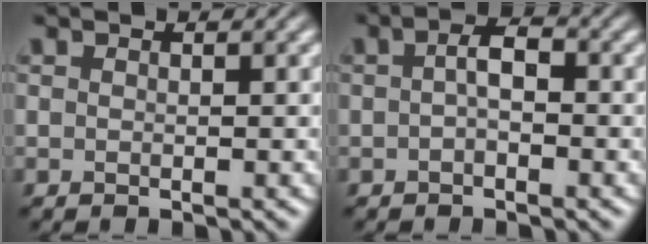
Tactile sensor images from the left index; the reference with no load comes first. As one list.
[{"total": 2.2, "force": [-0.2, 0.9, 2.0], "torque": [-0.036, 0.006, -0.008]}]